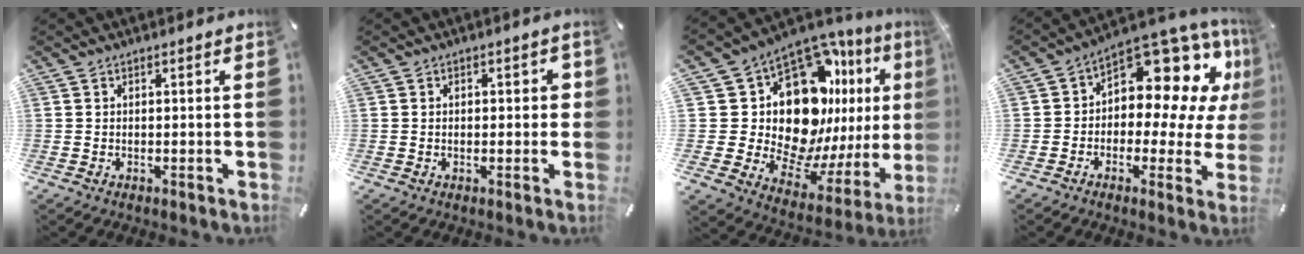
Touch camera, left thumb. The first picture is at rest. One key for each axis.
{"total": 2.3, "fx": -0.1, "fy": 1.3, "fz": 1.9, "tx": -0.021, "ty": 0.001, "tz": -0.008}
{"total": 22.0, "fx": 8.3, "fy": 14.8, "fz": 14.0, "tx": -0.236, "ty": -0.100, "tz": 0.174}
{"total": 12.4, "fx": 5.8, "fy": 7.4, "fz": 8.2, "tx": -0.113, "ty": -0.061, "tz": 0.094}